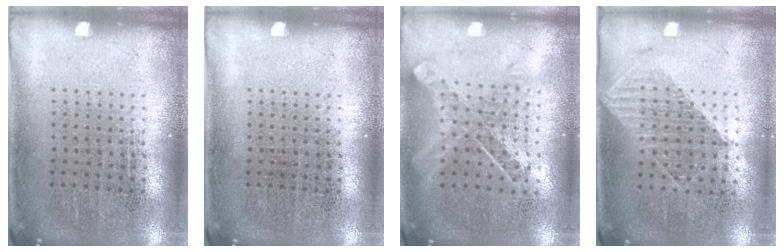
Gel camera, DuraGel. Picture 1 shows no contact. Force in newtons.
{"total": 0.0}
{"total": 1.0, "press": 0.9, "slide": 0.1}
{"total": 1.1, "press": 1.0, "slide": 0.3}